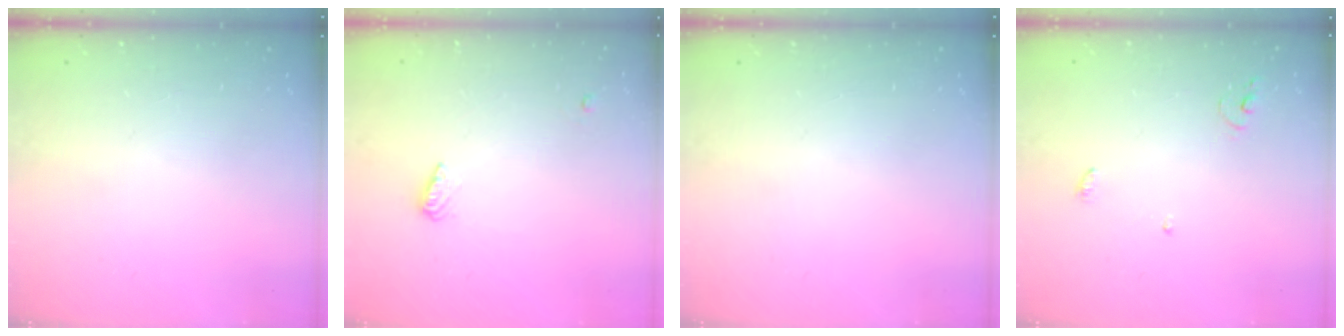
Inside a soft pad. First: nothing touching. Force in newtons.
{"total": 5.2, "press": 5.1, "slide": 1.0}
{"total": 0.0}
{"total": 3.8, "press": 3.8, "slide": 0.4}